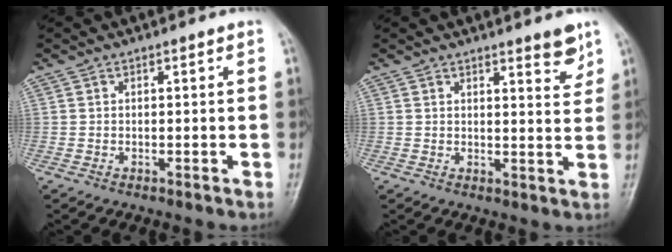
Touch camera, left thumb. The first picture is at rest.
{"total": 4.3, "force": [3.1, 0.9, 2.9], "torque": [-0.027, -0.025, 0.040]}